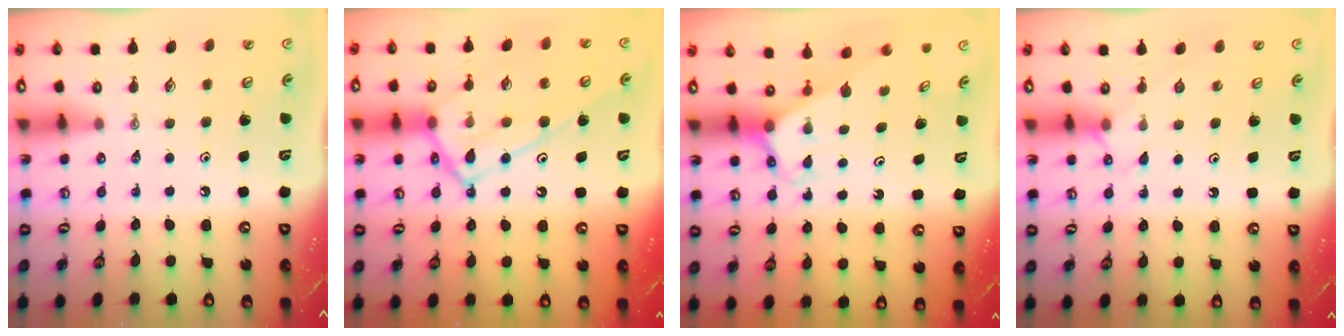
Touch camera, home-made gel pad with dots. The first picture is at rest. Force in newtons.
{"total": 18.2, "press": 18.1, "slide": 1.7}
{"total": 2.7, "press": 2.7, "slide": 0.1}
{"total": 4.1, "press": 4.0, "slide": 0.6}